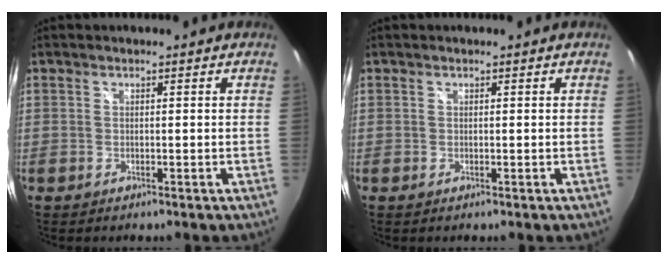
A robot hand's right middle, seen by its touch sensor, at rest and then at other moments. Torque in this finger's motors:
{"motor_torque": [0.00, 0.00, 0.00, 0.00]}